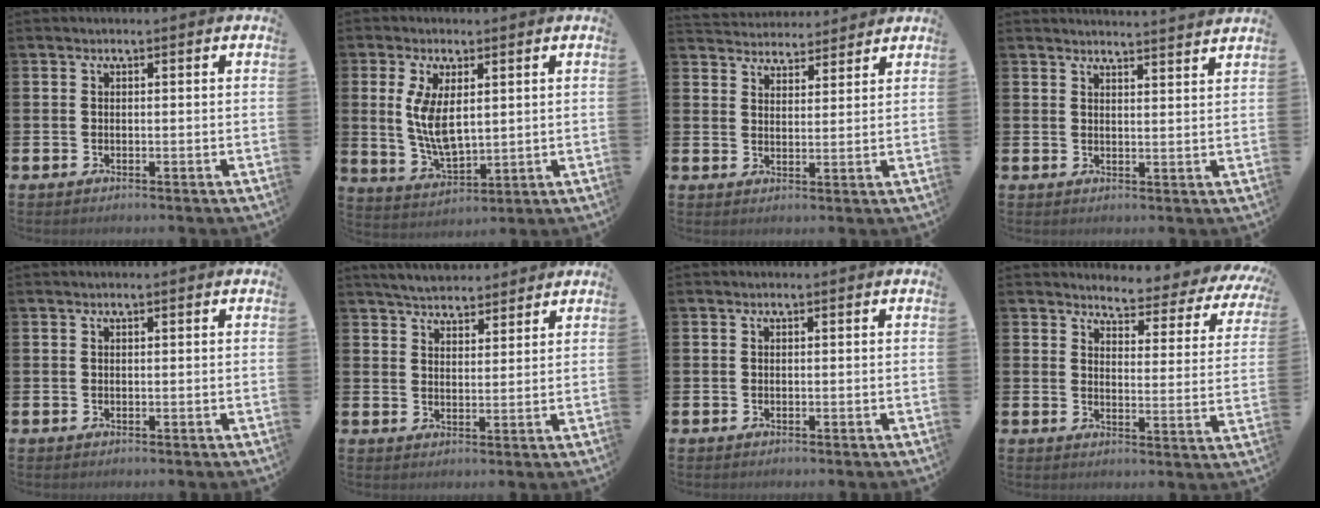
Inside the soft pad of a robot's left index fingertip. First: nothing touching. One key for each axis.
{"total": 6.6, "fx": 2.0, "fy": 3.2, "fz": 5.4, "tx": -0.107, "ty": -0.007, "tz": 0.032}
{"total": 4.3, "fx": 4.2, "fy": 0.9, "fz": -0.5, "tx": -0.005, "ty": -0.023, "tz": 0.075}
{"total": 3.3, "fx": 3.3, "fy": -0.6, "fz": -0.2, "tx": 0.005, "ty": -0.028, "tz": 0.057}
{"total": 0.0}
{"total": 4.6, "fx": 4.5, "fy": 0.9, "fz": 0.4, "tx": -0.021, "ty": -0.017, "tz": 0.081}
{"total": 0.0}
{"total": 3.9, "fx": 3.7, "fy": 0.8, "fz": 0.7, "tx": -0.030, "ty": -0.037, "tz": 0.056}